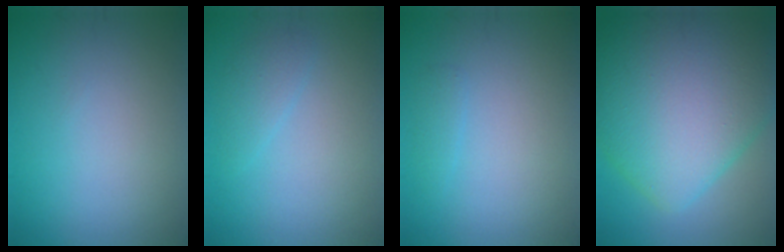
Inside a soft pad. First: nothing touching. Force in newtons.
{"total": 1.5, "press": 1.5, "slide": 0.1}
{"total": 0.8, "press": 0.8, "slide": 0.0}
{"total": 13.7, "press": 13.7, "slide": 0.6}